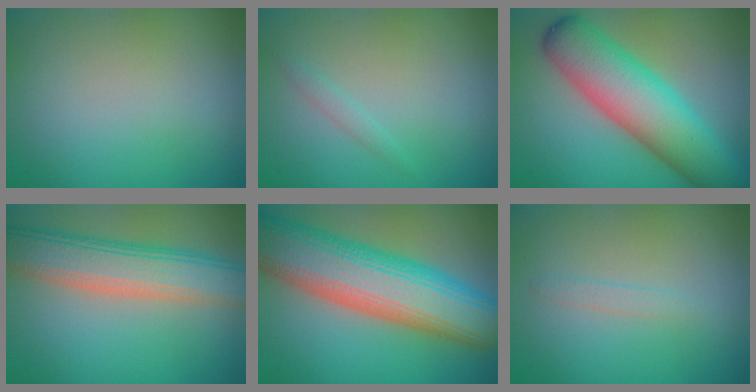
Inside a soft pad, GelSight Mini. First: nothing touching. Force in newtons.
{"total": 0.9, "press": 0.9, "slide": 0.1}
{"total": 9.5, "press": 9.5, "slide": 0.2}
{"total": 7.0, "press": 7.0, "slide": 0.2}
{"total": 12.5, "press": 12.5, "slide": 0.5}
{"total": 0.8, "press": 0.8, "slide": 0.0}